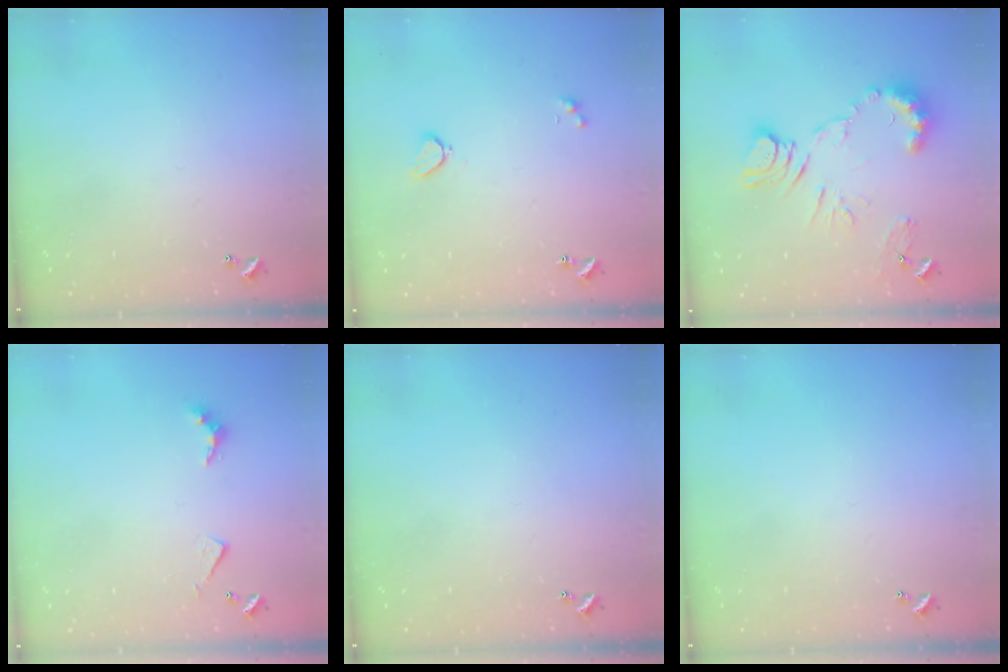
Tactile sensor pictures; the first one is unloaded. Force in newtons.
{"total": 1.9, "press": 1.9, "slide": 0.6}
{"total": 11.5, "press": 11.5, "slide": 0.6}
{"total": 4.5, "press": 4.5, "slide": 0.8}
{"total": 0.0}
{"total": 0.0}